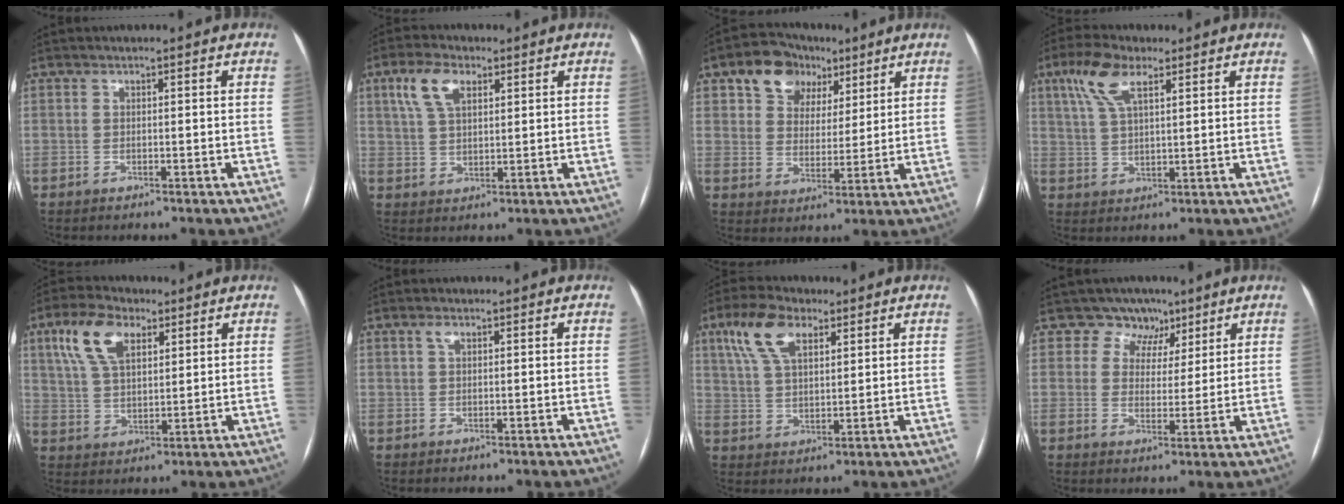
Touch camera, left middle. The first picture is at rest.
{"total": 6.5, "force": [3.1, 3.1, 4.8], "torque": [-0.105, 0.019, 0.062]}
{"total": 9.5, "force": [5.2, 7.0, 3.8], "torque": [-0.064, 0.032, 0.088]}
{"total": 7.3, "force": [3.9, 2.3, 5.7], "torque": [-0.127, 0.020, 0.078]}
{"total": 9.5, "force": [4.6, 4.6, 6.8], "torque": [-0.147, 0.025, 0.090]}
{"total": 1.3, "force": [0.6, 0.6, 0.9], "torque": [-0.021, 0.008, 0.012]}
{"total": 9.2, "force": [4.8, 4.2, 6.6], "torque": [-0.144, 0.024, 0.094]}
{"total": 6.2, "force": [4.1, 4.6, -0.4], "torque": [0.019, -0.001, 0.054]}